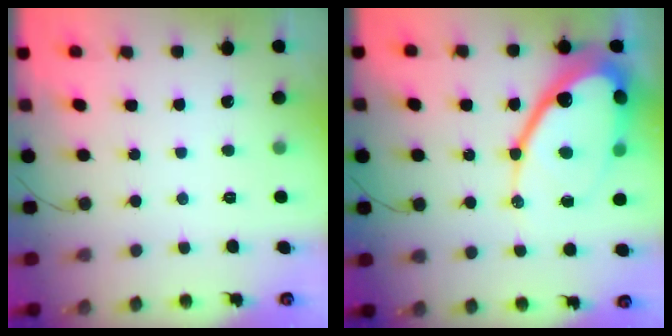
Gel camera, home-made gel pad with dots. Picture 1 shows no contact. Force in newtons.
{"total": 22.4, "press": 22.3, "slide": 1.7}